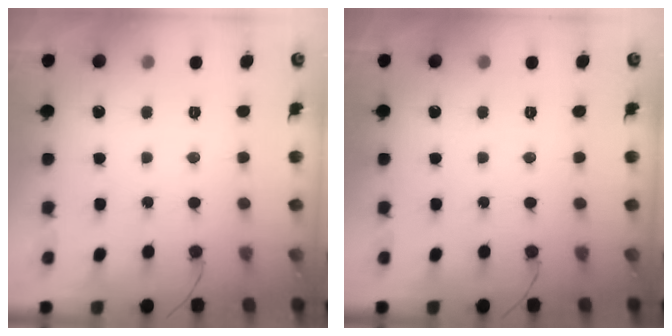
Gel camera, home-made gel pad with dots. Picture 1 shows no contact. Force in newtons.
{"total": 0.0}